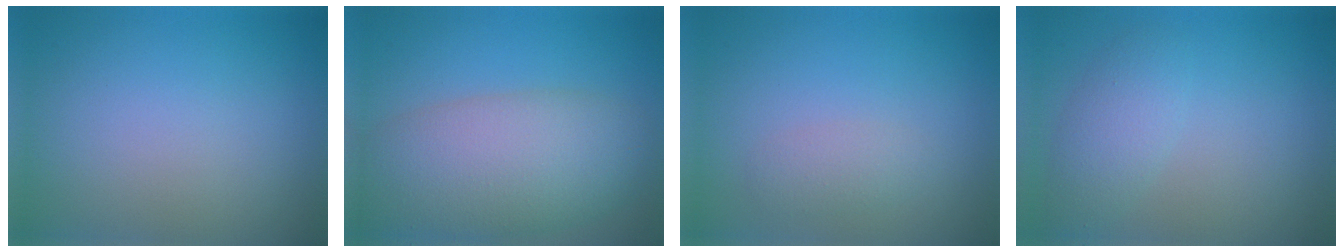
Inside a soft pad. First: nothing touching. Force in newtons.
{"total": 9.2, "press": 9.1, "slide": 0.7}
{"total": 1.5, "press": 1.5, "slide": 0.1}
{"total": 2.6, "press": 2.6, "slide": 0.2}